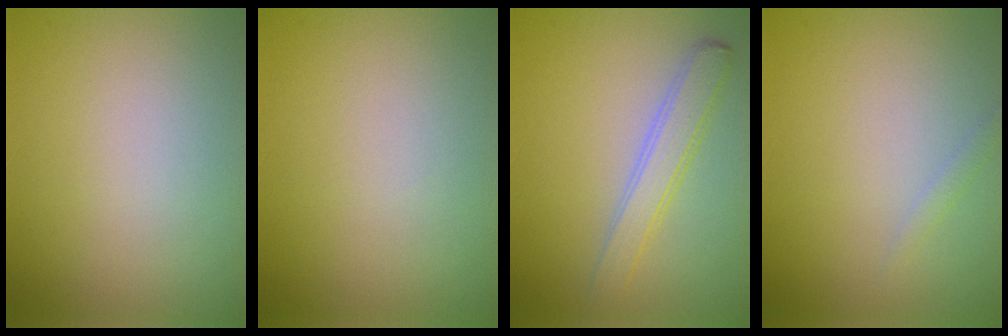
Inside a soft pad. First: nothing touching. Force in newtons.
{"total": 0.0}
{"total": 2.9, "press": 2.9, "slide": 0.1}
{"total": 0.7, "press": 0.7, "slide": 0.0}